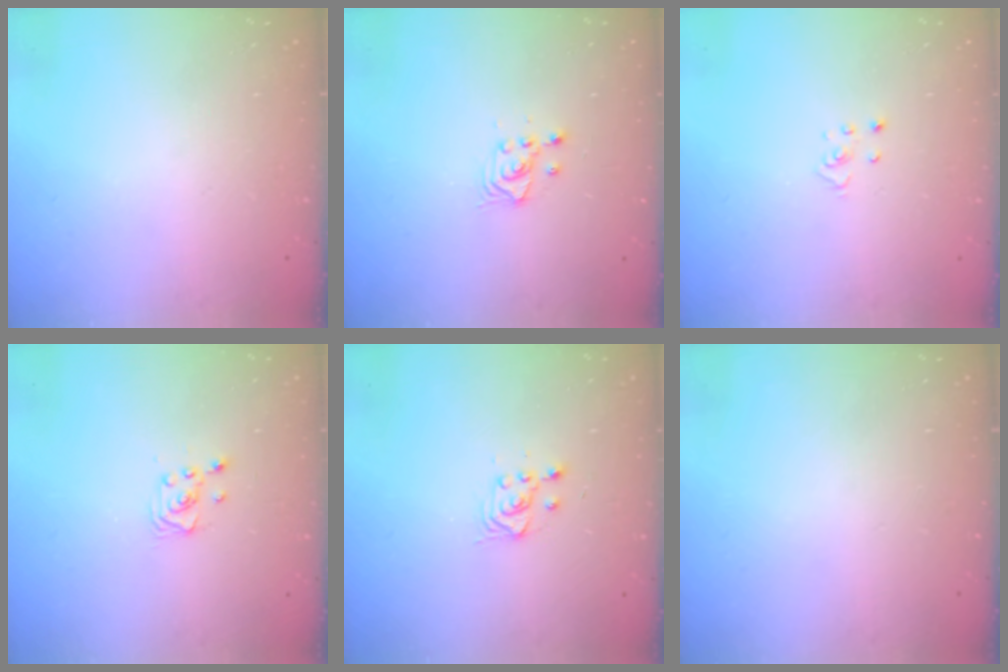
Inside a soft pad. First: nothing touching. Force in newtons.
{"total": 3.4, "press": 3.4, "slide": 0.4}
{"total": 2.3, "press": 2.3, "slide": 0.2}
{"total": 2.2, "press": 2.2, "slide": 0.3}
{"total": 3.3, "press": 3.1, "slide": 1.1}
{"total": 0.0}